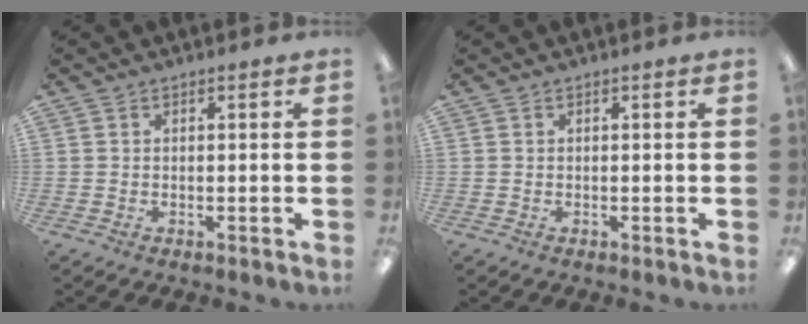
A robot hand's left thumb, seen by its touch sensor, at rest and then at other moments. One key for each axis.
{"total": 0.0}